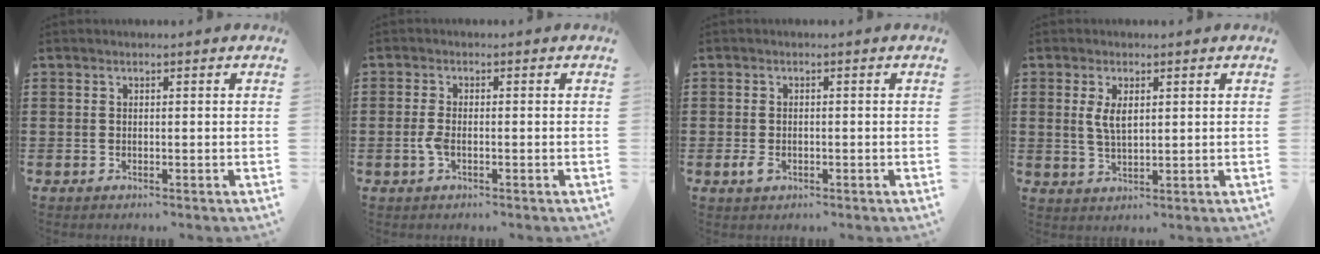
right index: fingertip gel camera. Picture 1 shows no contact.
{"total": 2.3, "force": [-0.7, 0.9, 2.0], "torque": [-0.060, -0.009, -0.019]}
{"total": 1.8, "force": [-0.7, 1.2, 1.2], "torque": [-0.032, -0.002, -0.015]}
{"total": 3.5, "force": [0.9, 1.6, 3.0], "torque": [-0.062, 0.005, 0.016]}